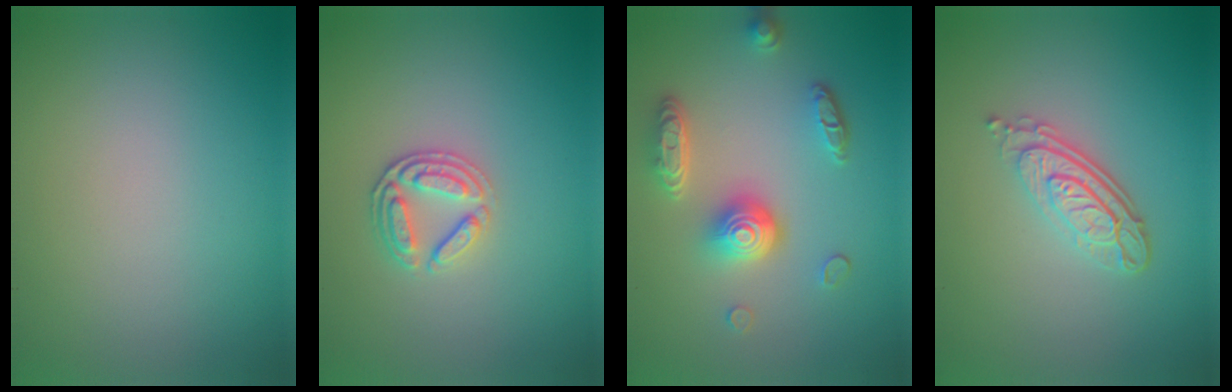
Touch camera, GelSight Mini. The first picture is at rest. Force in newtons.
{"total": 2.6, "press": 2.5, "slide": 0.8}
{"total": 5.0, "press": 3.7, "slide": 3.4}
{"total": 4.5, "press": 3.1, "slide": 3.2}